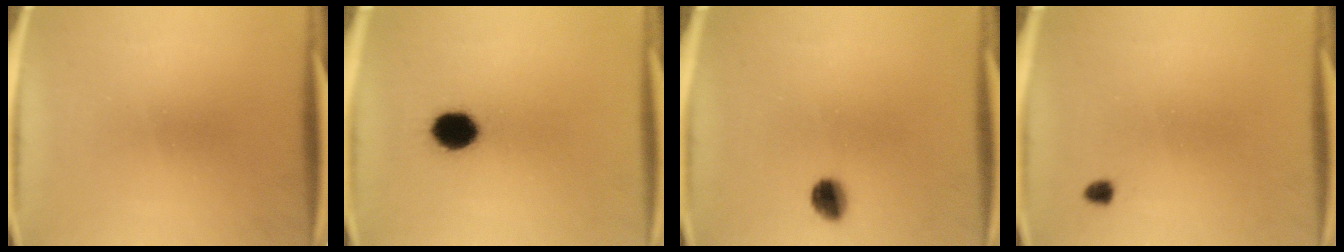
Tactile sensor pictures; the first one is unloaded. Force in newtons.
{"total": 8.2}
{"total": 4.2}
{"total": 1.2}